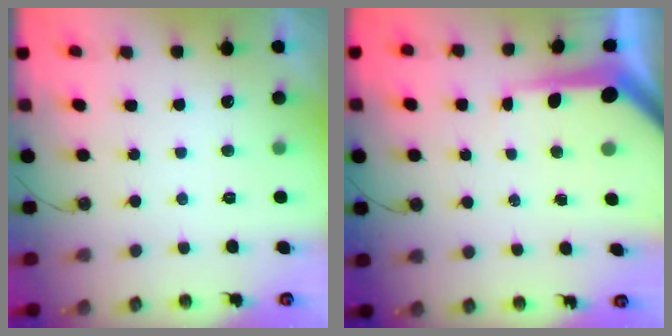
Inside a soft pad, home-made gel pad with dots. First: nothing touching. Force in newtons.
{"total": 8.0, "press": 8.0, "slide": 0.9}